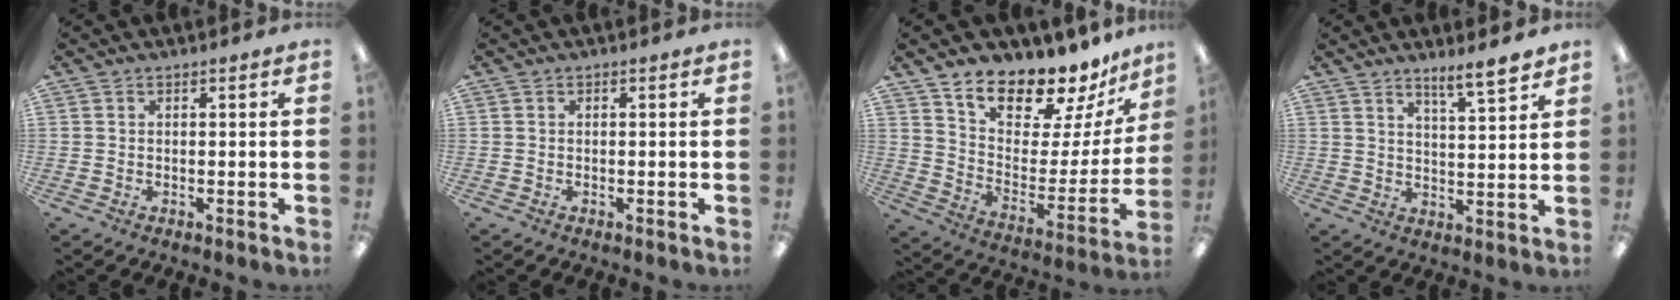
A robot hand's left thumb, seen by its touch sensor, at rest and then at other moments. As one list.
[{"total": 0.0}, {"total": 14.3, "force": [12.9, 4.9, 3.8], "torque": [-0.075, -0.123, 0.228]}, {"total": 6.6, "force": [5.7, 0.8, 3.3], "torque": [-0.039, -0.045, 0.092]}]